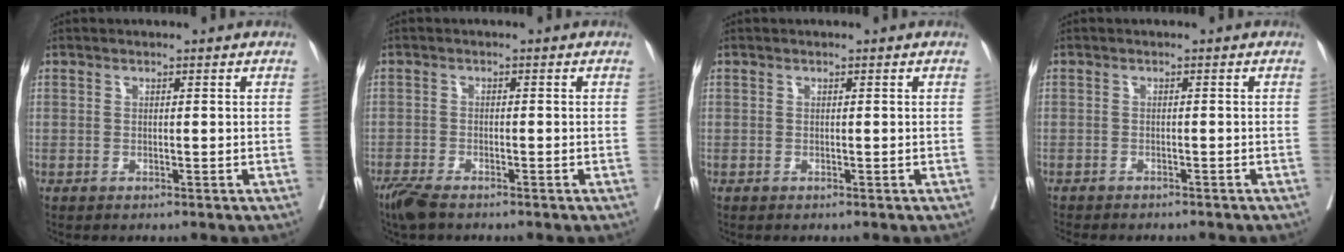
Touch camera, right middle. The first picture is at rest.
{"total": 3.7, "force": [-2.9, 0.8, 2.1], "torque": [-0.046, -0.010, -0.052]}
{"total": 0.0}
{"total": 7.1, "force": [-6.3, 1.6, 2.7], "torque": [-0.032, -0.005, -0.082]}